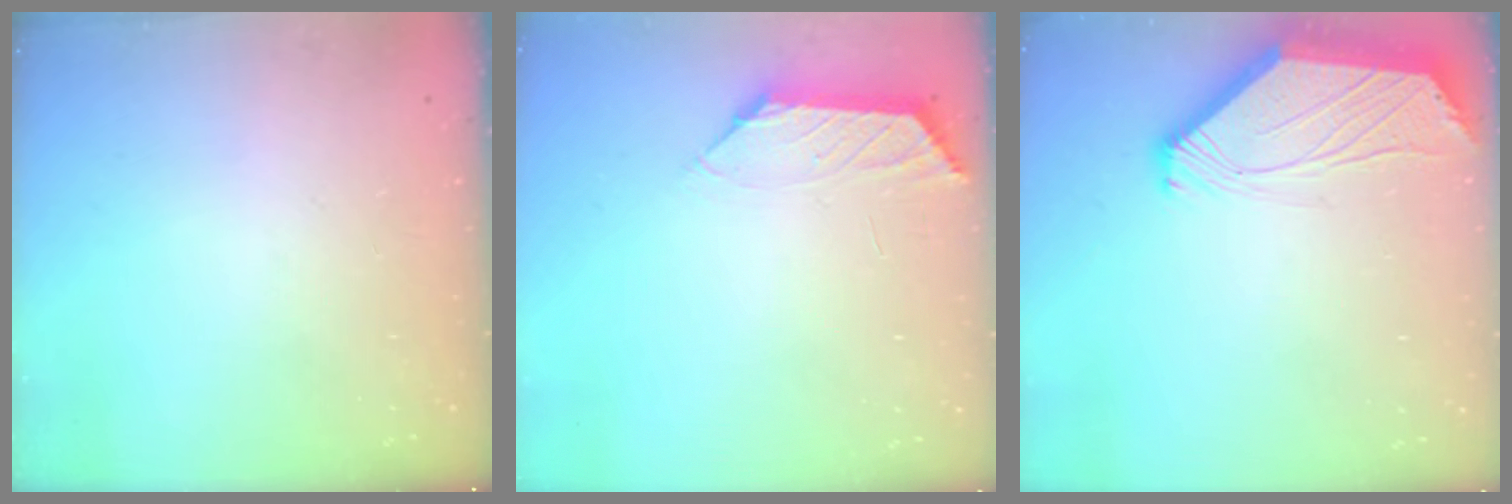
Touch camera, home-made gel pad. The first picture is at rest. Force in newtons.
{"total": 1.4, "press": 1.3, "slide": 0.4}
{"total": 2.4, "press": 2.4, "slide": 0.6}